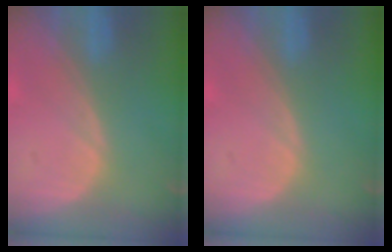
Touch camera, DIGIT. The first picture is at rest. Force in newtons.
{"total": 0.0}